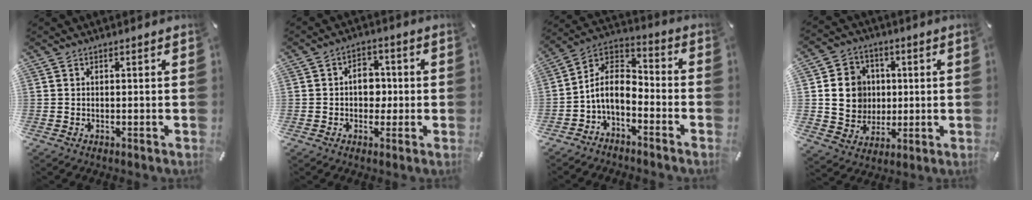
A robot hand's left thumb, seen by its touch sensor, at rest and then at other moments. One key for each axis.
{"total": 6.6, "fx": -0.3, "fy": 5.1, "fz": 4.2, "tx": -0.051, "ty": 0.004, "tz": -0.011}
{"total": 8.5, "fx": -4.0, "fy": 5.3, "fz": 5.3, "tx": -0.124, "ty": 0.008, "tz": -0.082}
{"total": 11.4, "fx": 1.0, "fy": 10.5, "fz": 4.3, "tx": -0.070, "ty": 0.006, "tz": 0.025}